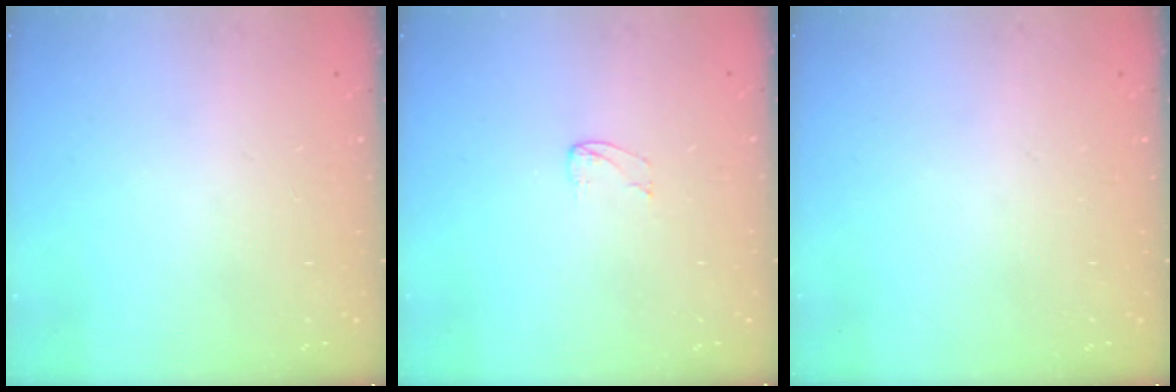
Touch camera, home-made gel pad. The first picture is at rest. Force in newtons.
{"total": 2.9, "press": 2.9, "slide": 0.2}
{"total": 0.0}